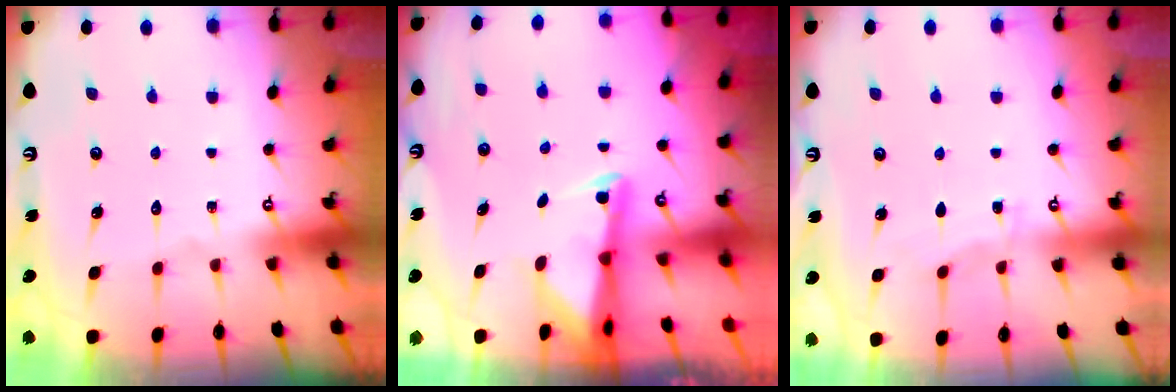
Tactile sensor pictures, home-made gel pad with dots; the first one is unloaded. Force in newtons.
{"total": 2.3, "press": 2.2, "slide": 0.6}
{"total": 2.3, "press": 2.3, "slide": 0.3}